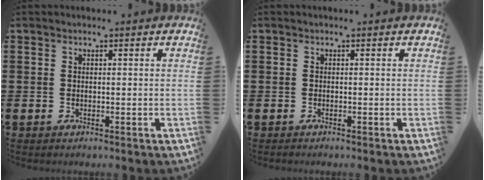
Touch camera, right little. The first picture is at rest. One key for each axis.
{"total": 0.0}